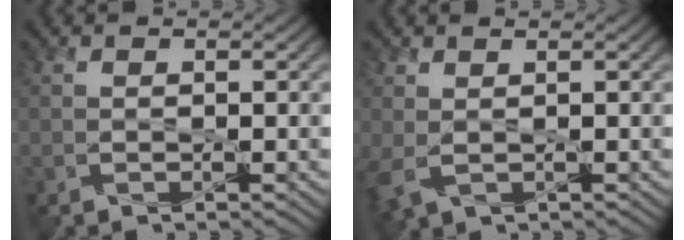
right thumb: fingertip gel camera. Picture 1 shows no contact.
{"total": 3.2, "force": [0.3, 2.2, 2.4], "torque": [-0.074, -0.005, 0.007]}